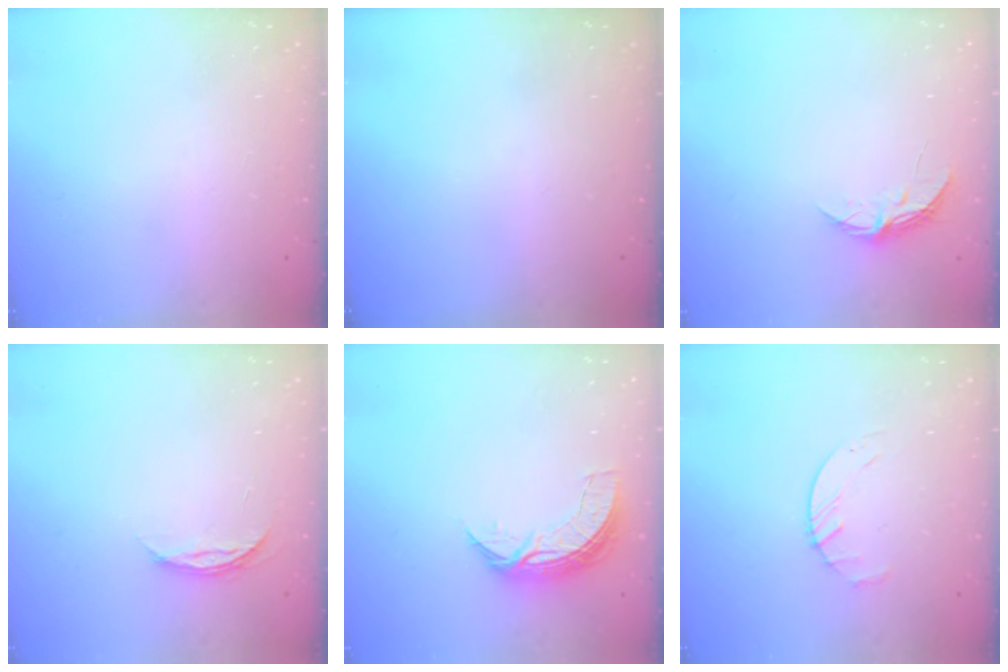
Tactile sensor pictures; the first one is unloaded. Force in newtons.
{"total": 0.0}
{"total": 5.3, "press": 5.3, "slide": 0.5}
{"total": 4.2, "press": 4.1, "slide": 0.5}
{"total": 7.4, "press": 7.4, "slide": 0.5}
{"total": 2.7, "press": 2.6, "slide": 0.3}